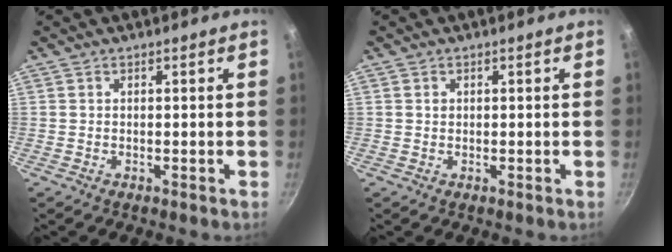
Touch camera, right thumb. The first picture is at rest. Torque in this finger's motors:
{"motor_torque": [-0.30, -0.54, 0.23, 0.07, -0.02]}